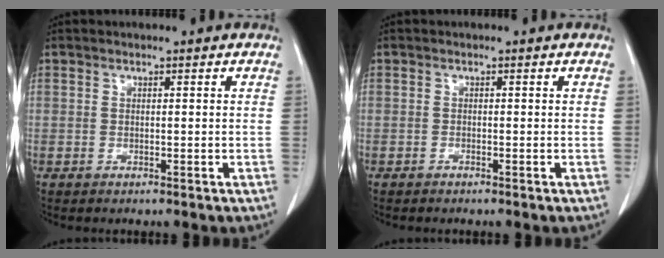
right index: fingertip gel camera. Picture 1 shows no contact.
{"total": 0.0}